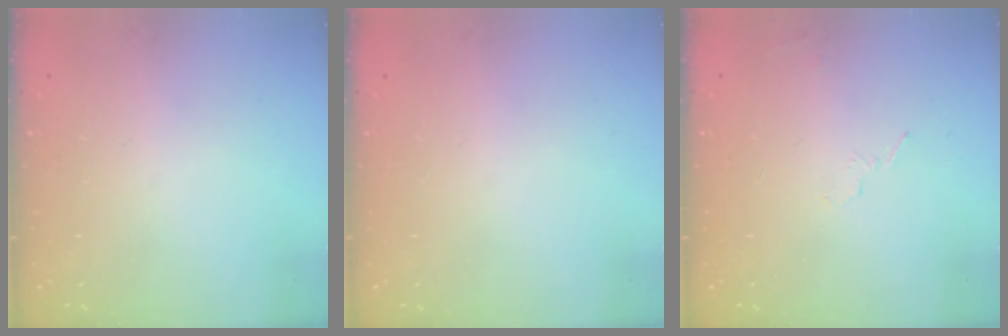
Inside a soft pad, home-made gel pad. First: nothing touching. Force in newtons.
{"total": 0.0}
{"total": 4.3, "press": 3.9, "slide": 1.8}